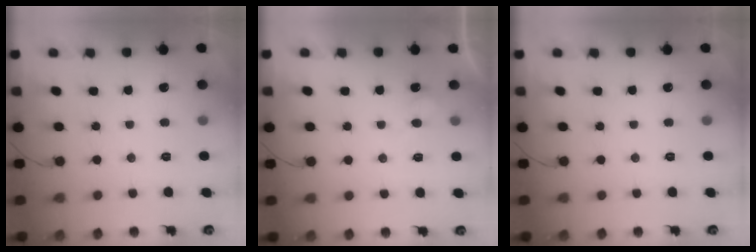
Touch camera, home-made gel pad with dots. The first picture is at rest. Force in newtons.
{"total": 5.9, "press": 5.9, "slide": 0.5}
{"total": 0.0}